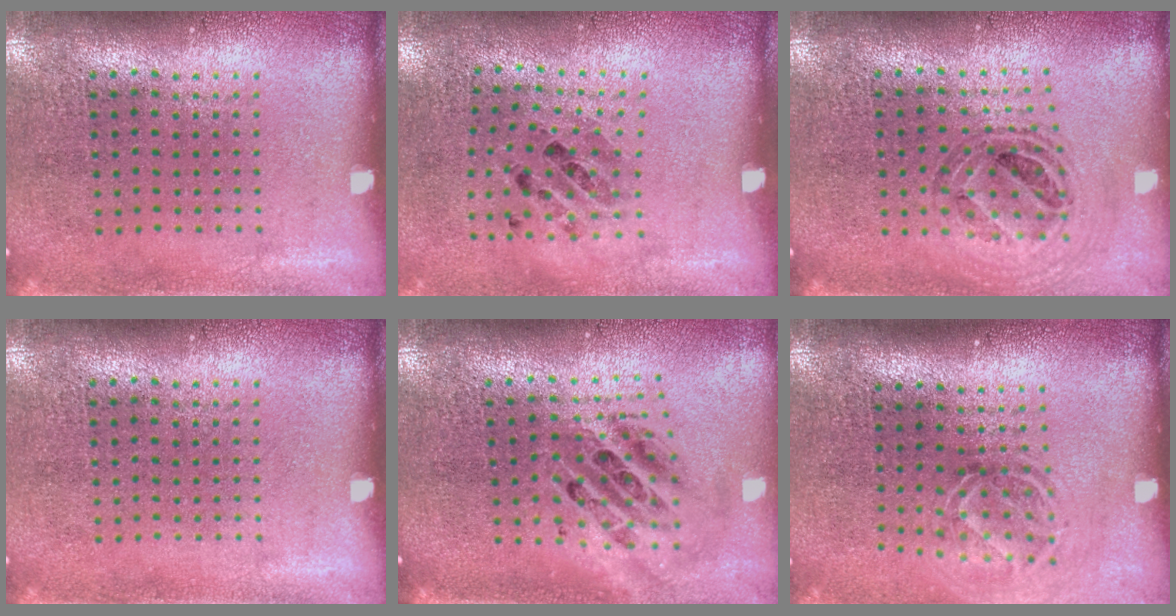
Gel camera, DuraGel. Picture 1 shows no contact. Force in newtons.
{"total": 0.9, "press": 0.8, "slide": 0.5}
{"total": 0.9, "press": 0.9, "slide": 0.1}
{"total": 0.0}
{"total": 2.1, "press": 1.6, "slide": 1.4}
{"total": 1.7, "press": 1.2, "slide": 1.2}